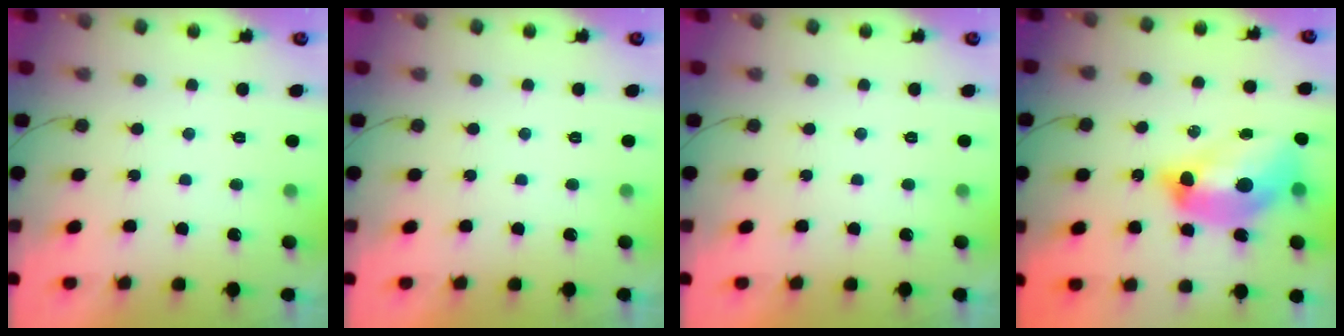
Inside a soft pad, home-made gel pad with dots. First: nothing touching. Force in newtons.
{"total": 0.0}
{"total": 0.0}
{"total": 15.6, "press": 15.5, "slide": 1.4}